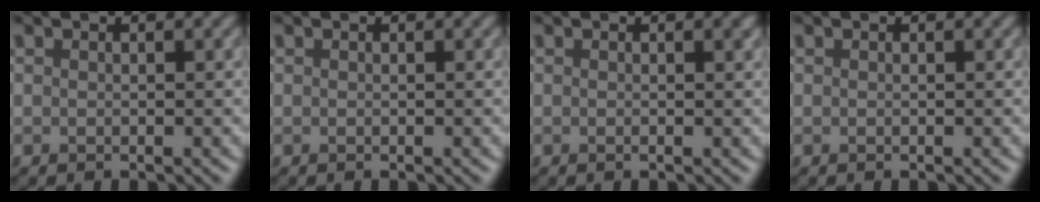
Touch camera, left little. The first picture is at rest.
{"total": 0.0}
{"total": 0.9, "force": [0.1, 0.2, 0.9], "torque": [-0.010, 0.000, 0.000]}
{"total": 0.0}